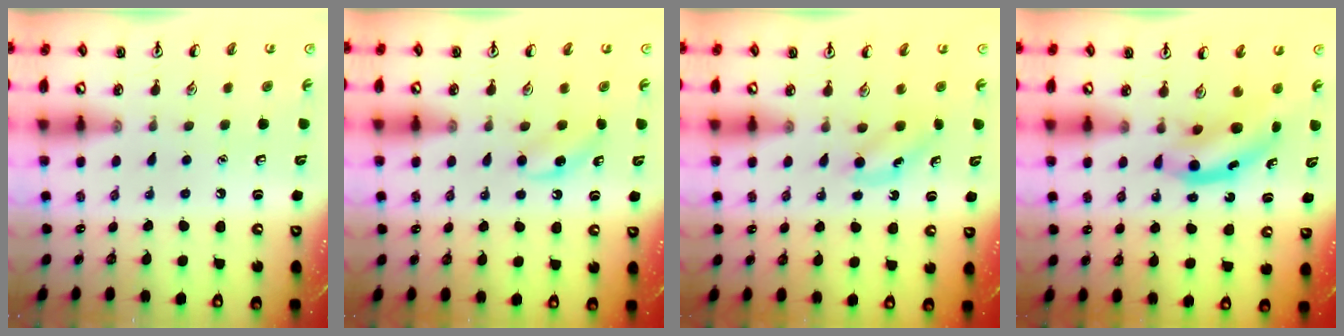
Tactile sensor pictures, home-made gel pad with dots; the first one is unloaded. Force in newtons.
{"total": 4.1, "press": 3.7, "slide": 1.7}
{"total": 3.5, "press": 3.2, "slide": 1.2}
{"total": 4.4, "press": 4.4, "slide": 0.5}